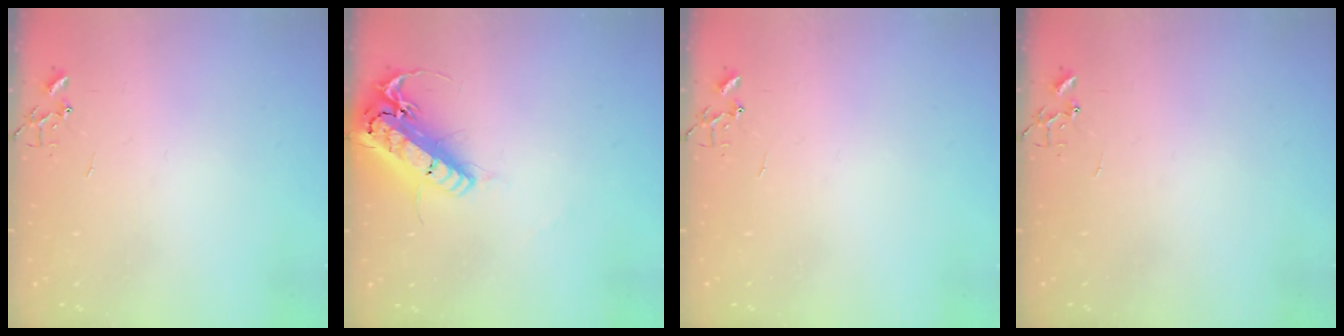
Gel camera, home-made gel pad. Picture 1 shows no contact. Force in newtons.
{"total": 20.0, "press": 19.6, "slide": 4.1}
{"total": 0.0}
{"total": 0.0}